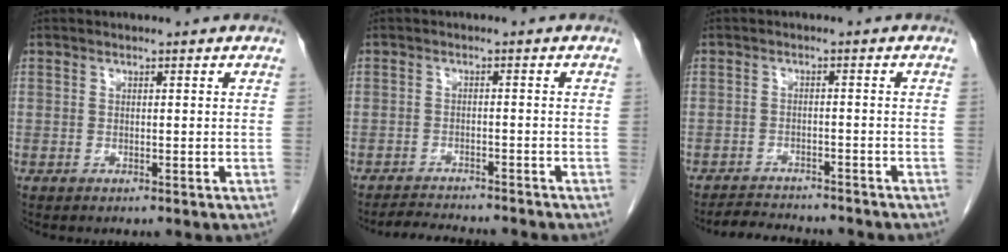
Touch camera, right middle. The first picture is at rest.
{"total": 5.9, "force": [-5.7, 0.3, 1.7], "torque": [-0.023, -0.013, -0.089]}
{"total": 6.5, "force": [-6.2, 1.0, 1.6], "torque": [-0.024, -0.008, -0.093]}